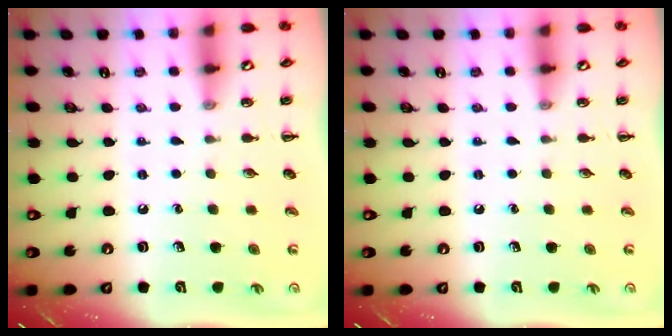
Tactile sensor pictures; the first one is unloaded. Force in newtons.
{"total": 0.0}